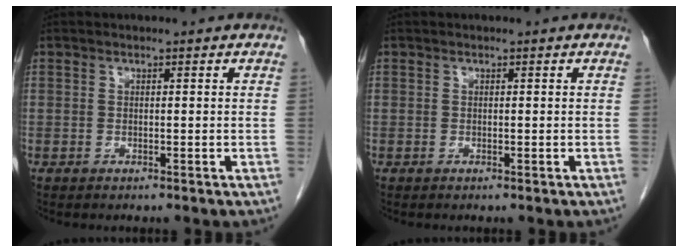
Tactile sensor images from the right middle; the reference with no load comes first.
{"total": 0.0}